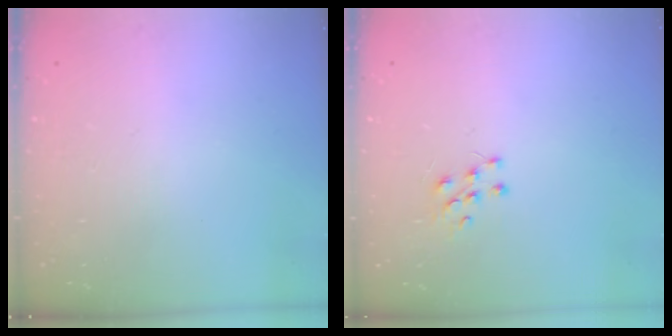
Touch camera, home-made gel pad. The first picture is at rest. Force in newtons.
{"total": 6.3, "press": 6.3, "slide": 0.5}